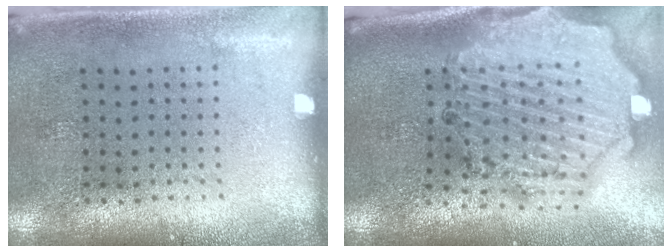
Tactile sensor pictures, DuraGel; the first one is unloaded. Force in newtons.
{"total": 2.9, "press": 2.6, "slide": 1.2}